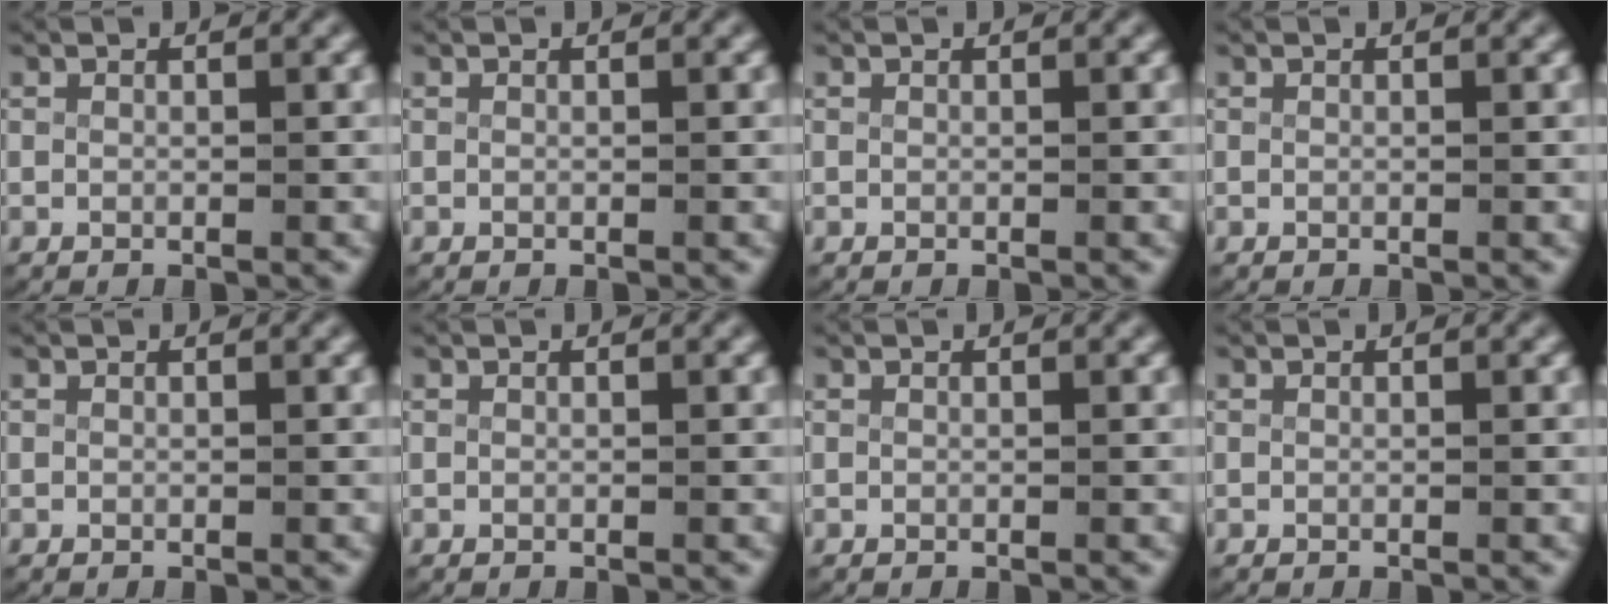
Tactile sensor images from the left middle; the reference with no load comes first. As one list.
[{"total": 0.0}, {"total": 0.0}, {"total": 0.0}, {"total": 0.0}, {"total": 0.0}, {"total": 0.0}, {"total": 0.0}]